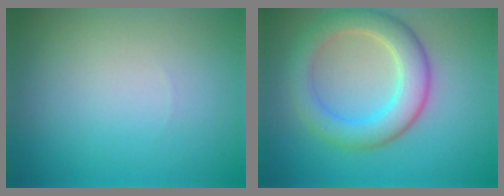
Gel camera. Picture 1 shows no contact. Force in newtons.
{"total": 5.5, "press": 5.4, "slide": 0.3}